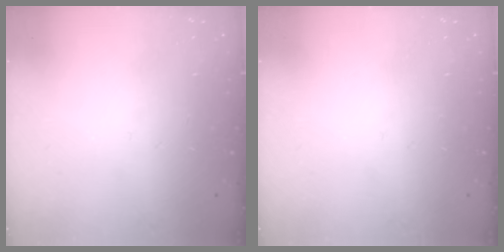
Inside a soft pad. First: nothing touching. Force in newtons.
{"total": 0.0}